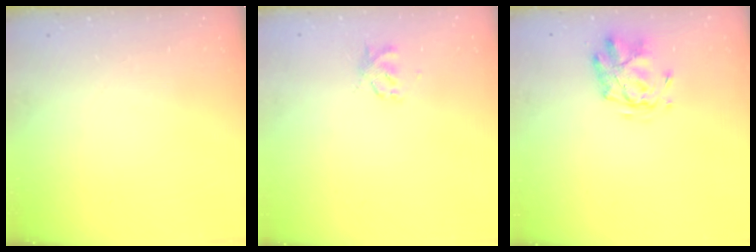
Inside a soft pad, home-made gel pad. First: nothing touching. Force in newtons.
{"total": 2.2, "press": 2.2, "slide": 0.3}
{"total": 2.8, "press": 2.4, "slide": 1.4}